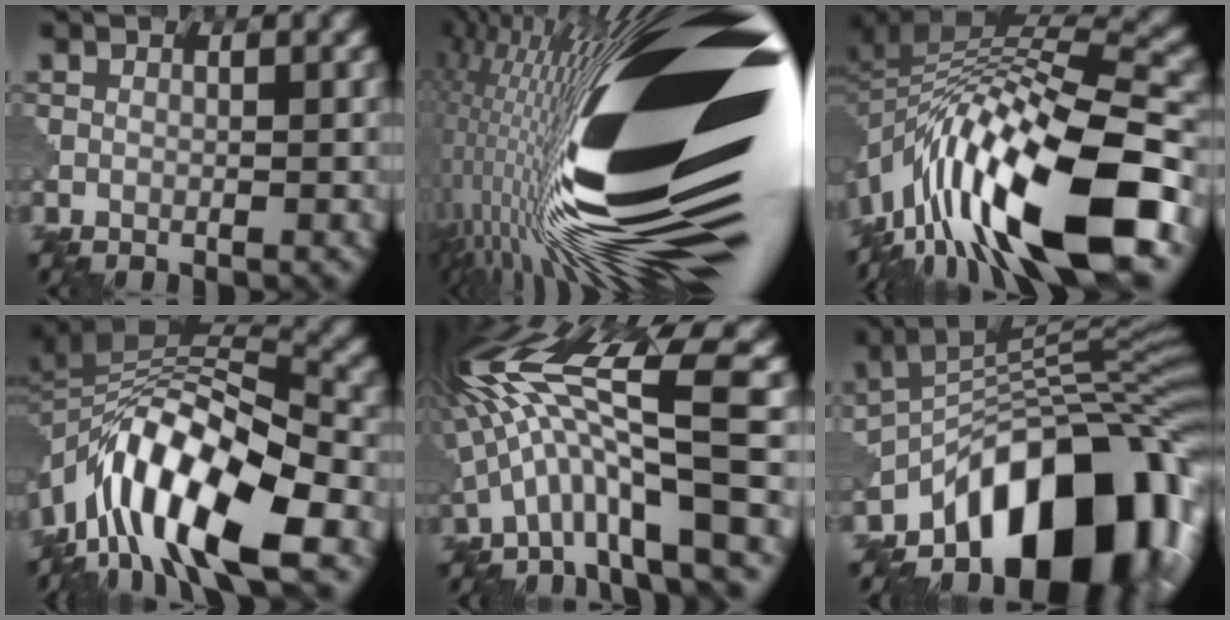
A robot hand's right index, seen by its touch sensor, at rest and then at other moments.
{"total": 22.6, "force": [-1.4, 7.9, 21.2], "torque": [-0.355, -0.011, -0.035]}
{"total": 15.7, "force": [-7.5, 5.4, 12.7], "torque": [-0.231, 0.019, -0.122]}
{"total": 12.9, "force": [-6.2, 5.1, 10.1], "torque": [-0.174, 0.017, -0.111]}
{"total": 11.2, "force": [0.0, 1.8, 11.1], "torque": [-0.202, 0.025, 0.012]}
{"total": 14.2, "force": [-8.2, 7.2, 9.1], "torque": [-0.112, 0.014, -0.133]}